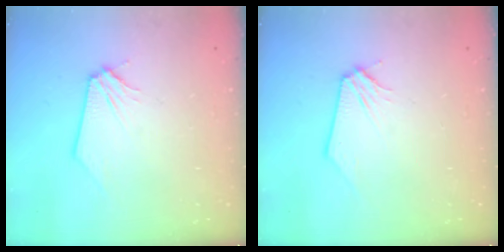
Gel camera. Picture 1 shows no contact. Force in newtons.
{"total": 0.0}